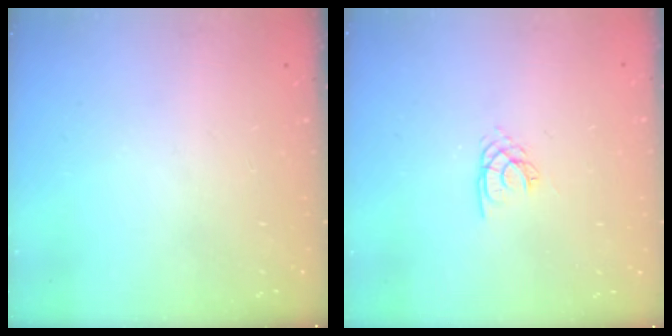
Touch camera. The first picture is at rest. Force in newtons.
{"total": 1.8, "press": 1.8, "slide": 0.2}